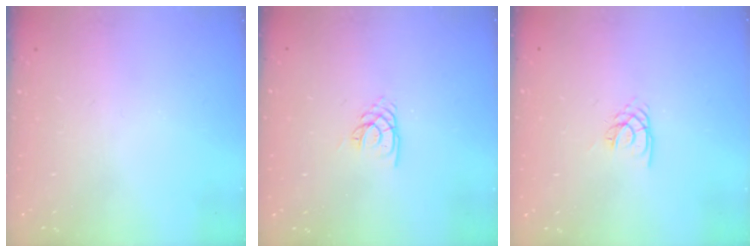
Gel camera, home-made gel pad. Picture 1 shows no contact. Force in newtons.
{"total": 1.9, "press": 1.9, "slide": 0.2}
{"total": 2.1, "press": 2.1, "slide": 0.4}